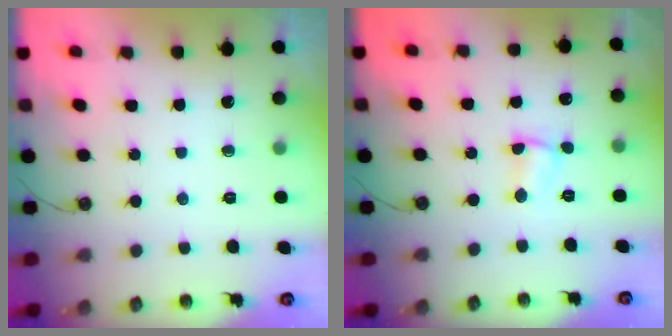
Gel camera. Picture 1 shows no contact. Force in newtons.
{"total": 1.5, "press": 1.4, "slide": 0.5}